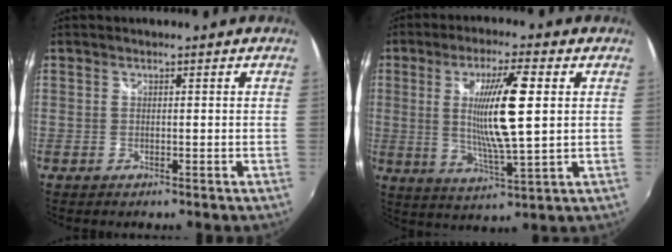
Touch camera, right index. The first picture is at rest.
{"total": 12.1, "force": [2.0, 0.8, 11.9], "torque": [-0.214, -0.010, 0.038]}